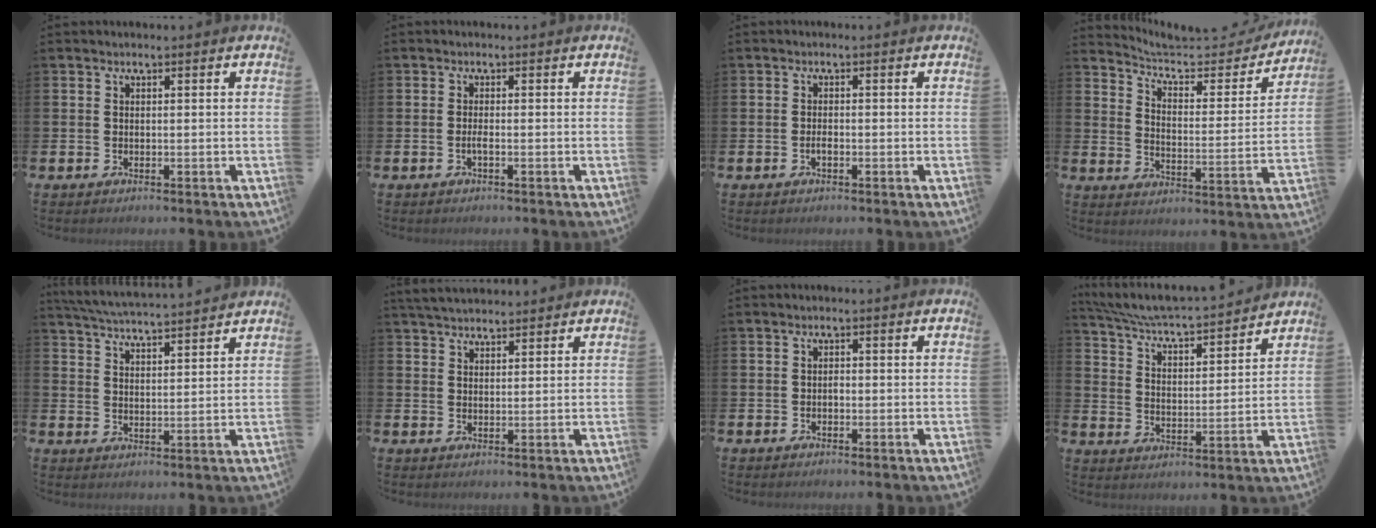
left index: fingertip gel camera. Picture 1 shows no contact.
{"total": 0.8, "force": [-0.4, 0.1, 0.7], "torque": [-0.021, 0.000, -0.005]}
{"total": 1.1, "force": [-0.5, 0.4, 0.9], "torque": [-0.023, 0.002, -0.008]}
{"total": 6.3, "force": [5.7, 1.8, 1.9], "torque": [-0.055, -0.047, 0.090]}
{"total": 5.2, "force": [5.2, -0.1, 0.7], "torque": [-0.035, -0.031, 0.093]}
{"total": 3.6, "force": [3.5, 0.7, 0.7], "torque": [-0.020, -0.012, 0.066]}
{"total": 0.8, "force": [-0.4, 0.6, 0.4], "torque": [-0.007, 0.001, -0.008]}
{"total": 5.6, "force": [5.5, 0.0, 1.3], "torque": [-0.055, -0.048, 0.089]}